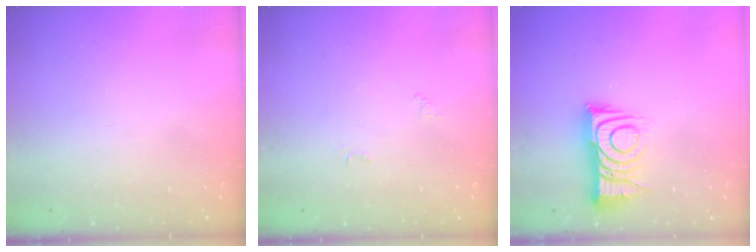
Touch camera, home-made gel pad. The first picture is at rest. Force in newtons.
{"total": 2.5, "press": 2.5, "slide": 0.4}
{"total": 10.3, "press": 10.3, "slide": 0.9}